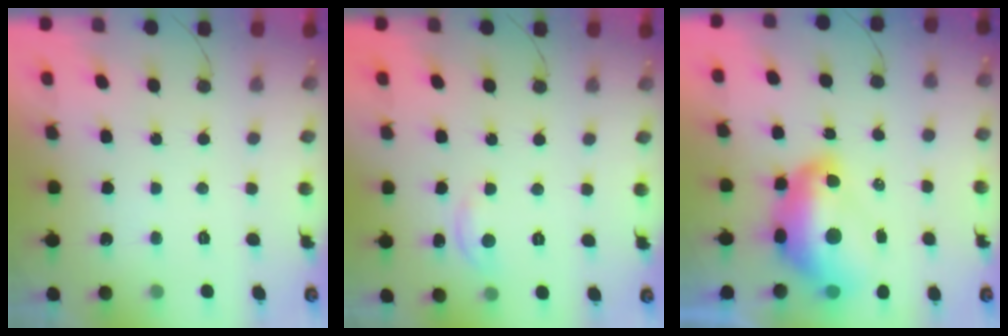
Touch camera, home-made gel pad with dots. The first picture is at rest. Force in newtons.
{"total": 3.3, "press": 3.3, "slide": 0.0}
{"total": 14.9, "press": 14.8, "slide": 1.5}